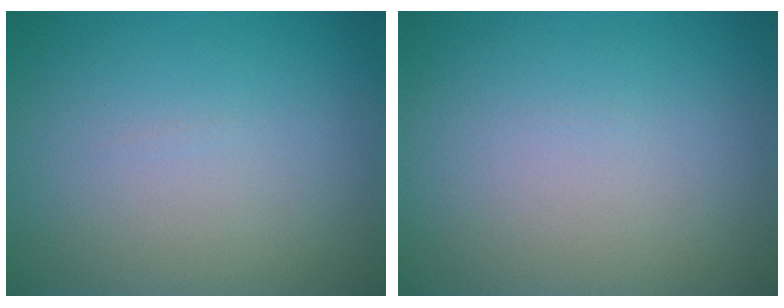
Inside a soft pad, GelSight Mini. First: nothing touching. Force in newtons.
{"total": 0.0}